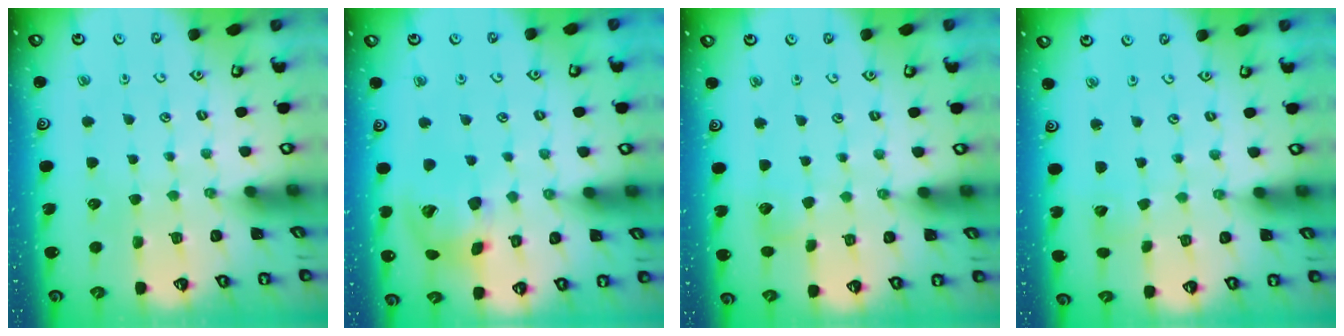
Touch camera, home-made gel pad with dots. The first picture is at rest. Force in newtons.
{"total": 14.9, "press": 14.7, "slide": 2.4}
{"total": 5.6, "press": 5.6, "slide": 0.6}
{"total": 2.5, "press": 2.5, "slide": 0.4}